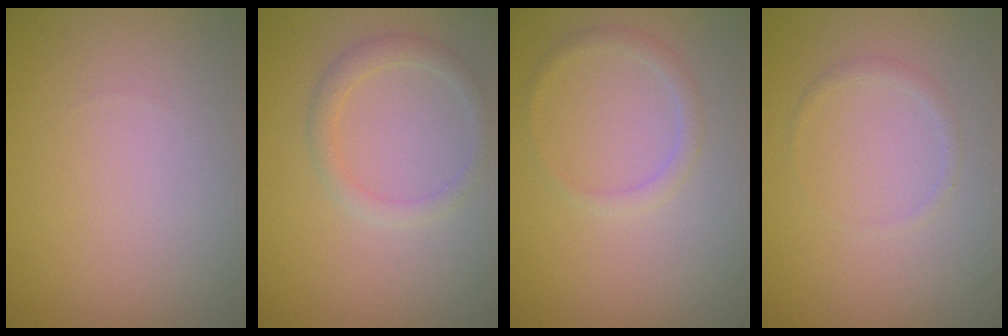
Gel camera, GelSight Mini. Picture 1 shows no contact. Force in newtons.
{"total": 1.8, "press": 1.8, "slide": 0.2}
{"total": 1.3, "press": 1.3, "slide": 0.1}
{"total": 0.7, "press": 0.7, "slide": 0.0}